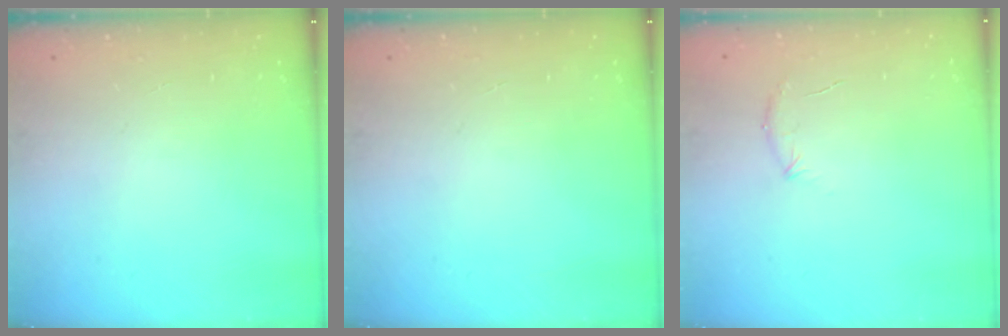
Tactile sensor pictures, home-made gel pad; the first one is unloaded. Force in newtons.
{"total": 0.0}
{"total": 6.2, "press": 6.0, "slide": 1.5}